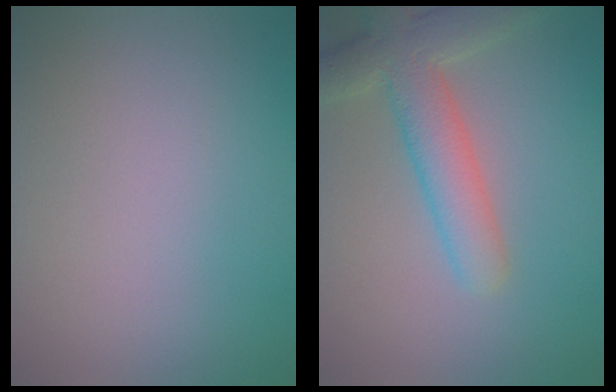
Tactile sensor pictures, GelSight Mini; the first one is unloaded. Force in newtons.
{"total": 5.4, "press": 5.4, "slide": 0.4}